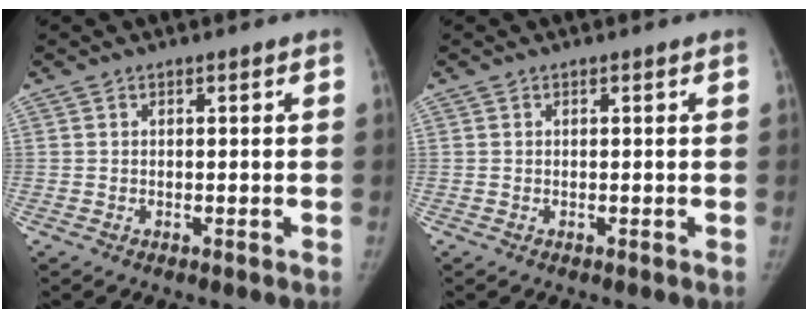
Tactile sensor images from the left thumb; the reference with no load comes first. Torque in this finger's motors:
{"motor_torque": [0.00, 0.00, 0.22, -0.14, 0.00]}